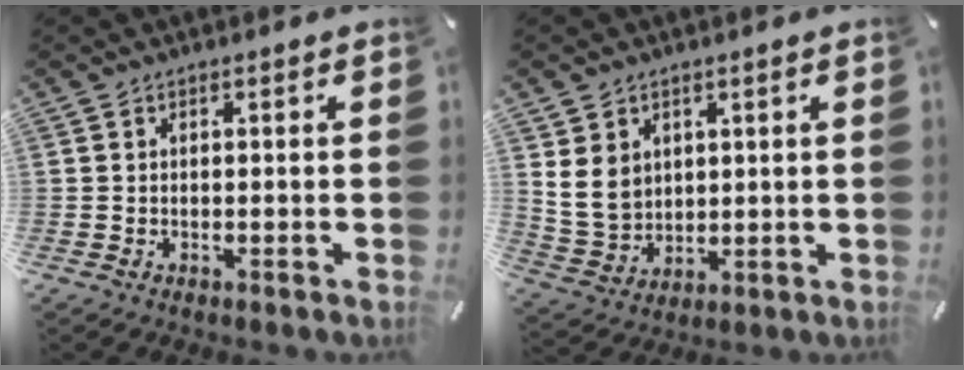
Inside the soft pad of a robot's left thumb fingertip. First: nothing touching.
{"total": 7.9, "force": [2.6, 7.0, 2.6], "torque": [-0.080, -0.007, 0.050]}